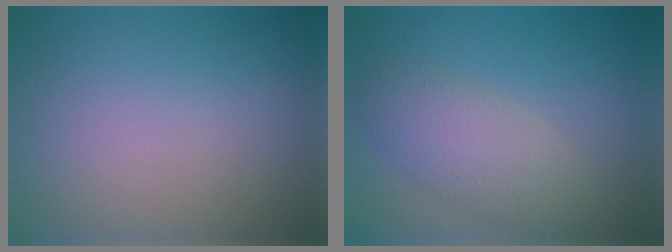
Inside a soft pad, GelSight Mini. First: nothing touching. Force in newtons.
{"total": 3.9, "press": 3.9, "slide": 0.0}